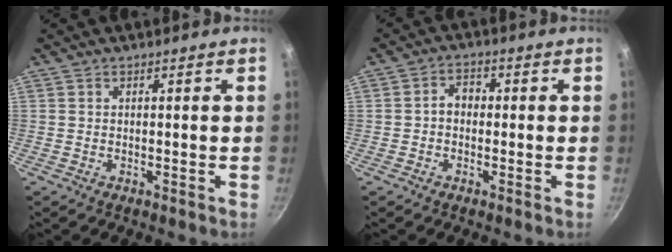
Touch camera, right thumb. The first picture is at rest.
{"total": 3.3, "force": [-0.4, 2.6, 2.0], "torque": [-0.018, 0.012, -0.014]}